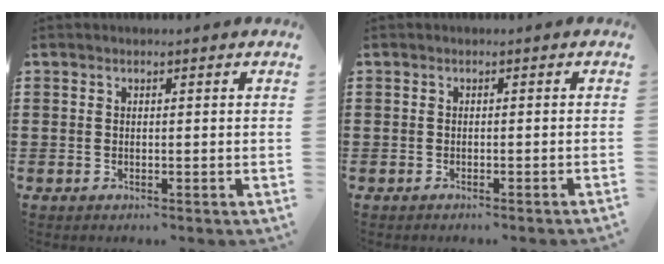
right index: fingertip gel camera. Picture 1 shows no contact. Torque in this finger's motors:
{"motor_torque": [0.99, 1.15, -0.01, 0.01]}